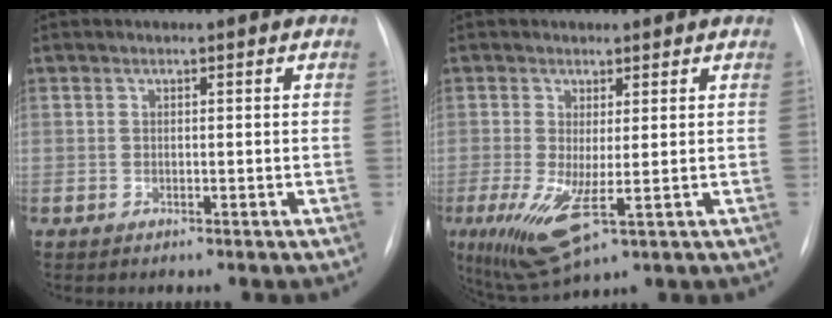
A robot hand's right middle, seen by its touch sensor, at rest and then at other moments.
{"total": 7.1, "force": [-1.4, 1.4, 6.8], "torque": [-0.141, -0.025, -0.016]}